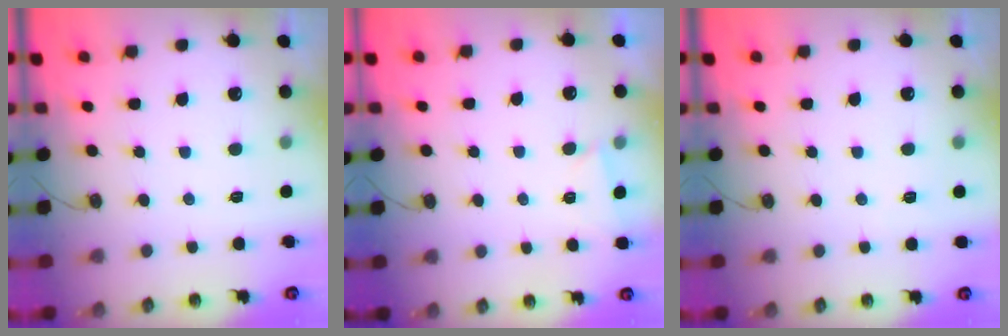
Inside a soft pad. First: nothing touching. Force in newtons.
{"total": 6.2, "press": 0.1, "slide": 6.2}
{"total": 2.8, "press": 1.5, "slide": 2.3}